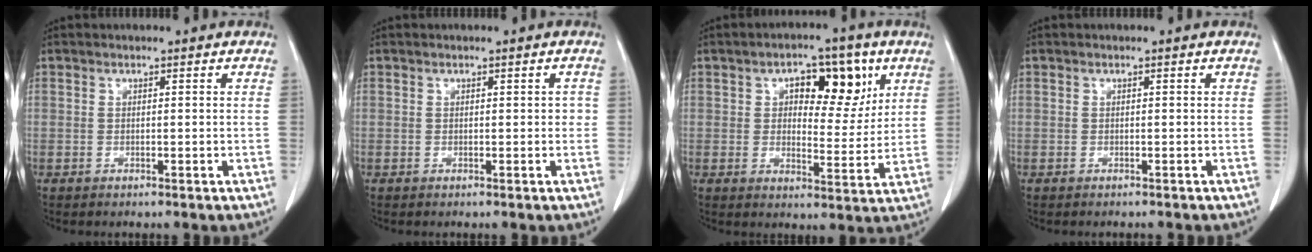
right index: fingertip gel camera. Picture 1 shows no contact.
{"total": 1.0, "force": [0.0, 0.7, 0.7], "torque": [-0.006, 0.011, 0.003]}
{"total": 9.7, "force": [4.1, 4.6, 7.5], "torque": [-0.097, 0.016, 0.060]}
{"total": 1.1, "force": [-1.1, 0.3, 0.2], "torque": [-0.005, -0.001, -0.016]}